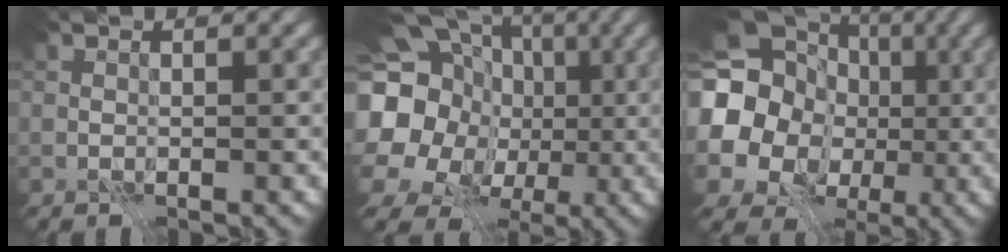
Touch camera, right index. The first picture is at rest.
{"total": 20.0, "force": [0.2, 17.7, 9.4], "torque": [-0.202, 0.005, -0.026]}
{"total": 19.0, "force": [1.5, 17.0, 8.3], "torque": [-0.204, 0.007, -0.006]}